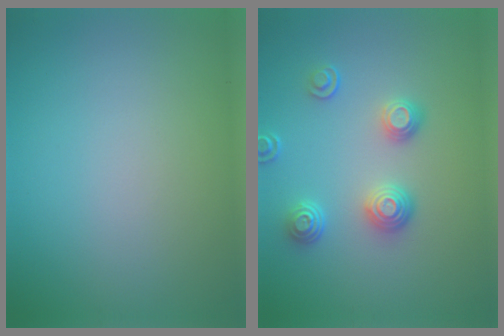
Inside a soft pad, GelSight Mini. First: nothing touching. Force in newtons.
{"total": 3.4, "press": 2.8, "slide": 1.9}